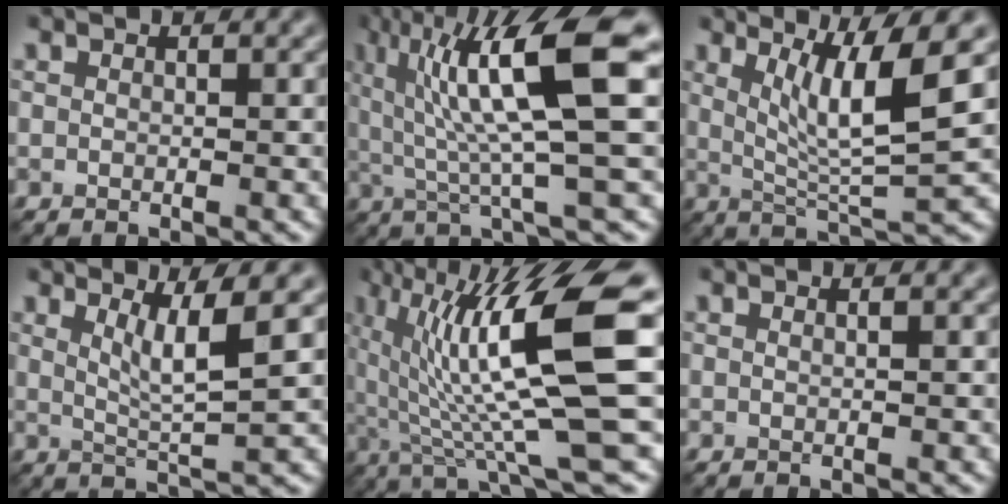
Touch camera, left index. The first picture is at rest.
{"total": 11.2, "force": [3.0, 2.0, 10.6], "torque": [-0.165, 0.003, 0.057]}
{"total": 6.8, "force": [2.3, 1.1, 6.3], "torque": [-0.108, -0.006, 0.043]}
{"total": 4.3, "force": [1.5, 0.6, 4.0], "torque": [-0.067, -0.006, 0.030]}
{"total": 14.2, "force": [2.6, 2.7, 13.7], "torque": [-0.220, 0.002, 0.050]}
{"total": 0.8, "force": [0.3, 0.4, 0.7], "torque": [-0.006, -0.002, -0.005]}